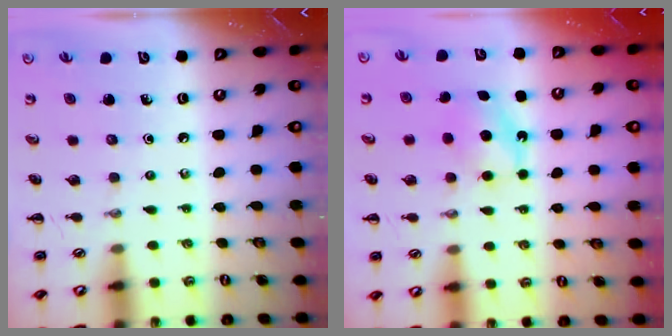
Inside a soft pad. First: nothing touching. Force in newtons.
{"total": 7.0, "press": 6.8, "slide": 1.6}